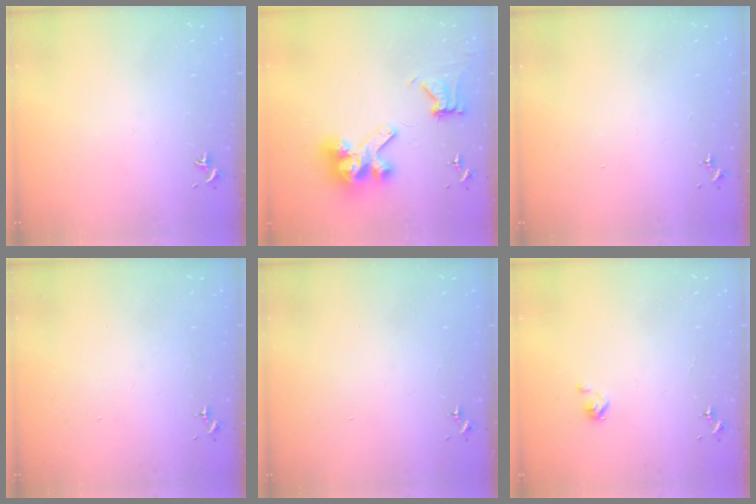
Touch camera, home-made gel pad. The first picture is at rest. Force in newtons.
{"total": 13.0, "press": 12.8, "slide": 1.8}
{"total": 0.0}
{"total": 0.0}
{"total": 0.0}
{"total": 2.9, "press": 2.9, "slide": 0.2}